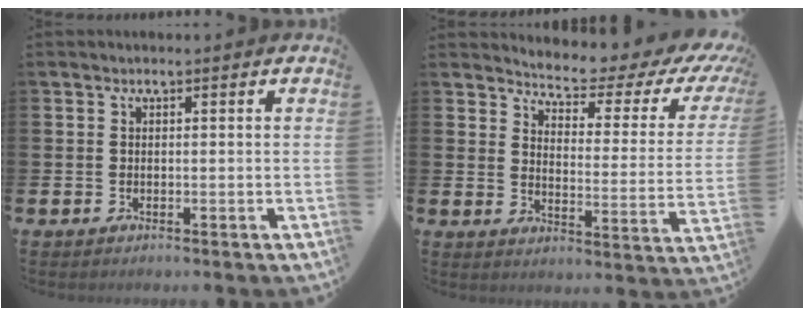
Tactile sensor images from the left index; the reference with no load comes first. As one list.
[{"total": 4.8, "force": [4.4, 1.0, 1.7], "torque": [-0.045, -0.044, 0.065]}]